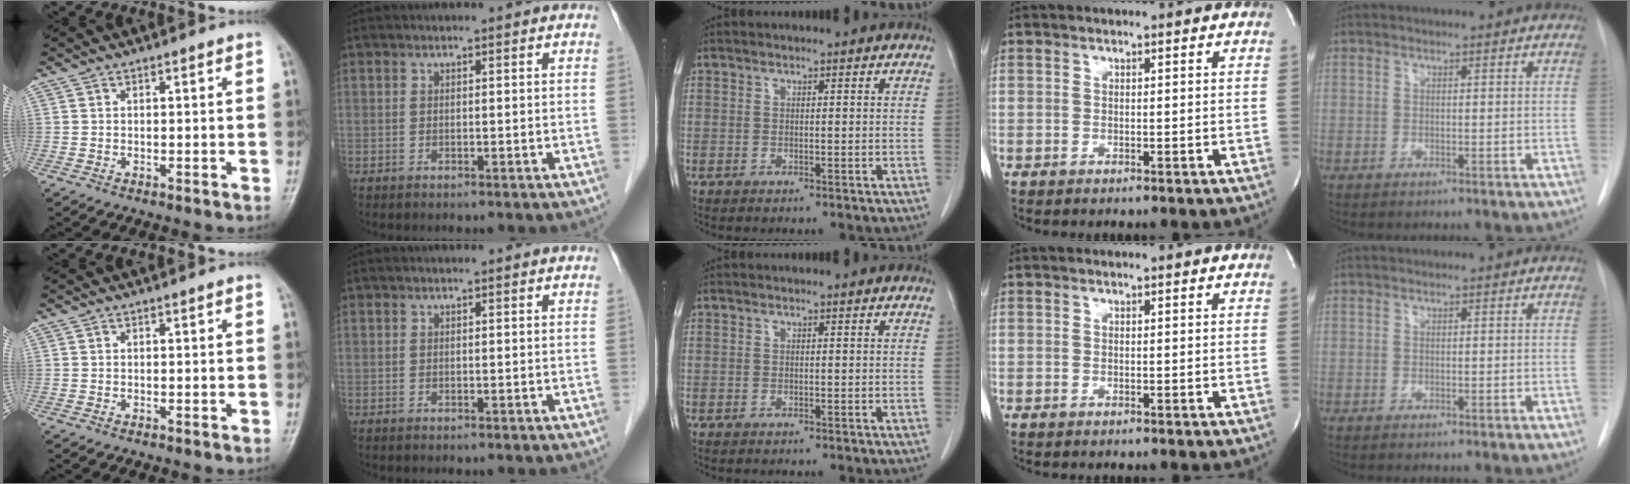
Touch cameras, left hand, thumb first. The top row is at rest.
{}